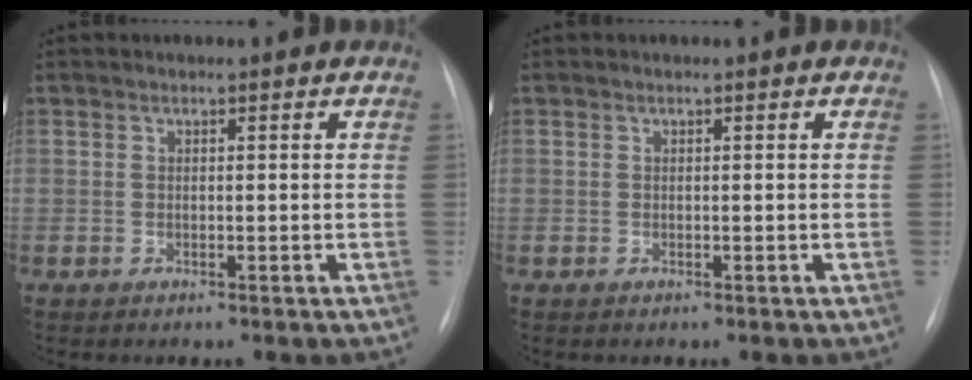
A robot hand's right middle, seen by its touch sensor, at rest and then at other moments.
{"total": 0.0}